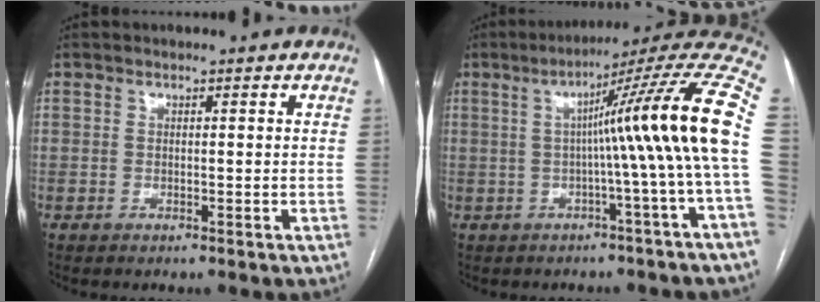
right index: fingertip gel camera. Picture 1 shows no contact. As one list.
[{"total": 16.9, "force": [-0.1, -2.2, 16.7], "torque": [-0.210, 0.031, -0.011]}]